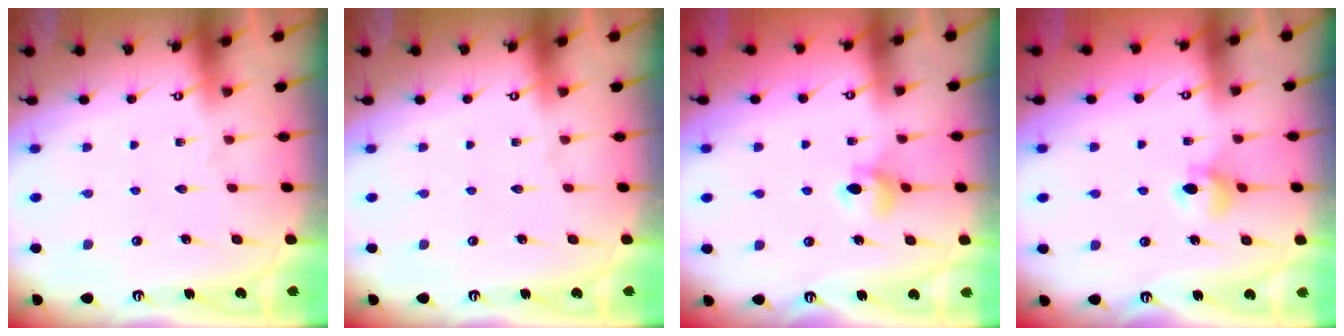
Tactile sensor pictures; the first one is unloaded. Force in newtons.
{"total": 0.0}
{"total": 6.0, "press": 6.0, "slide": 0.6}
{"total": 6.0, "press": 6.0, "slide": 0.6}